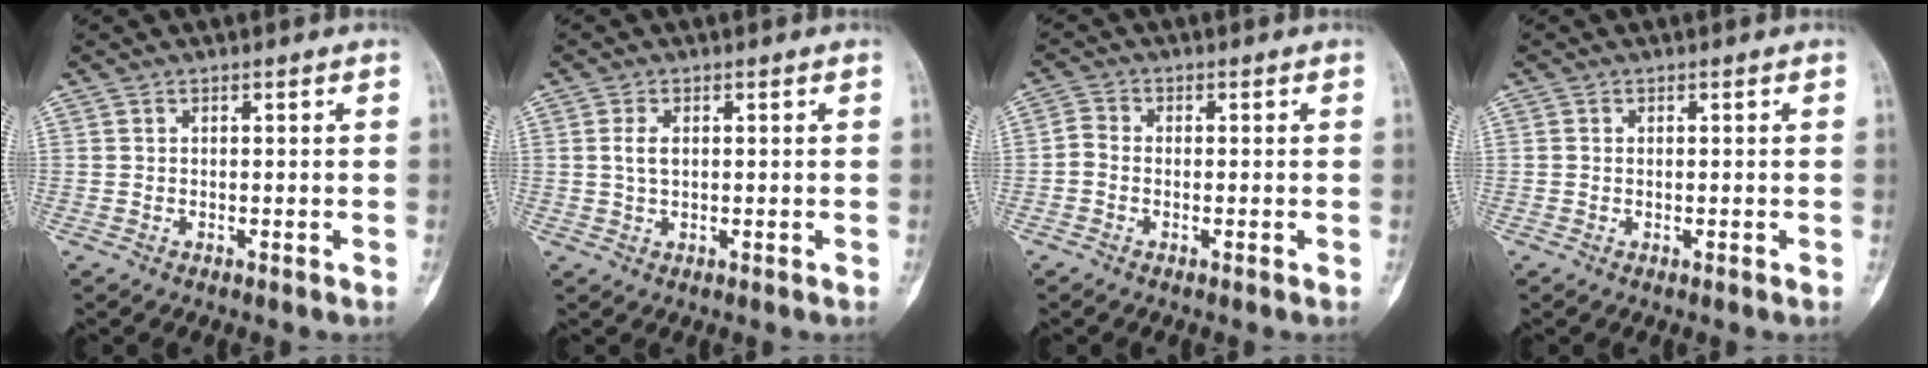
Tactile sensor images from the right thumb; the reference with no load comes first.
{"total": 2.5, "force": [0.4, 1.4, 2.1], "torque": [-0.039, 0.001, 0.009]}
{"total": 2.3, "force": [-0.7, 1.6, 1.5], "torque": [-0.024, 0.004, -0.027]}
{"total": 0.0}